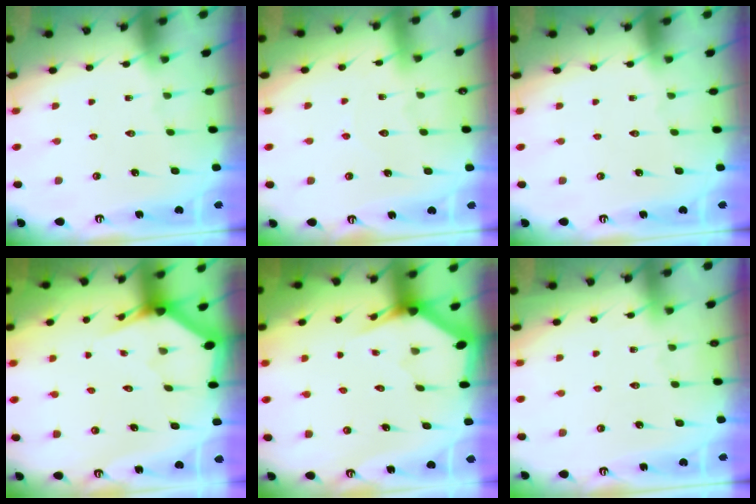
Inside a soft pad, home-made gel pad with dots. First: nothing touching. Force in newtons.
{"total": 4.8, "press": 4.7, "slide": 0.5}
{"total": 0.0}
{"total": 2.7, "press": 2.7, "slide": 0.2}
{"total": 3.2, "press": 3.2, "slide": 0.1}
{"total": 3.9, "press": 3.9, "slide": 0.5}